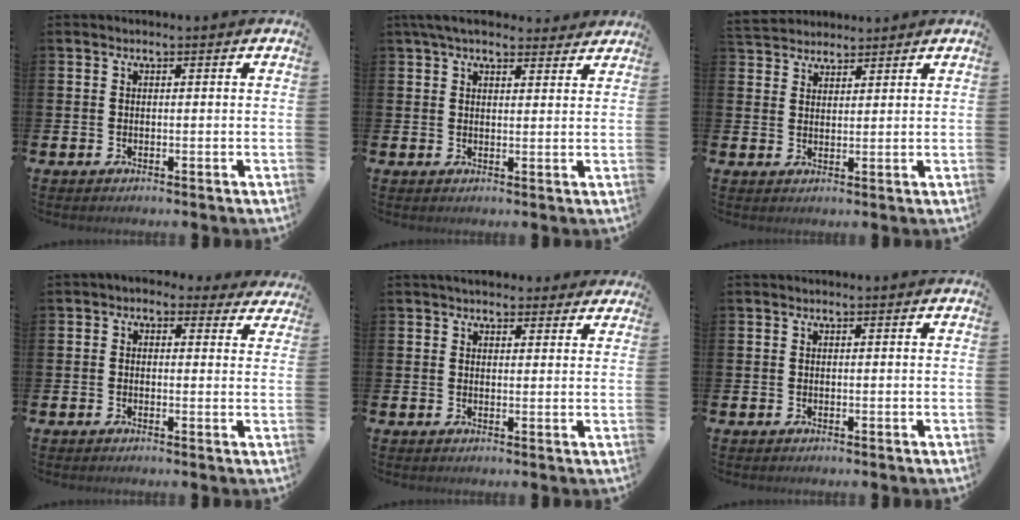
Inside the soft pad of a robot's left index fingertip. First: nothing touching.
{"total": 5.1, "force": [4.5, 1.6, 1.7], "torque": [-0.031, -0.016, 0.082]}
{"total": 3.5, "force": [3.3, 1.0, -0.5], "torque": [0.001, -0.012, 0.062]}
{"total": 1.4, "force": [1.0, 0.9, 0.4], "torque": [-0.008, -0.004, 0.011]}
{"total": 3.3, "force": [3.1, 1.2, 0.2], "torque": [0.002, -0.011, 0.054]}
{"total": 0.0}